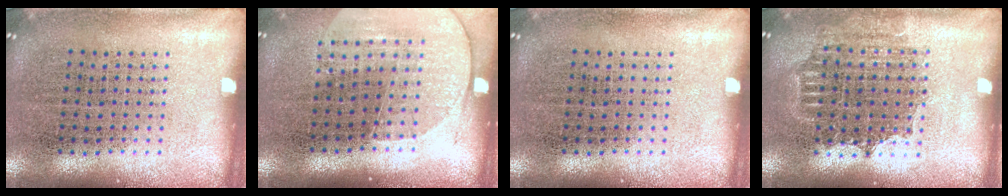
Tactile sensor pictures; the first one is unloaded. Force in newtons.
{"total": 1.7, "press": 1.5, "slide": 0.7}
{"total": 0.0}
{"total": 1.4, "press": 1.2, "slide": 0.7}